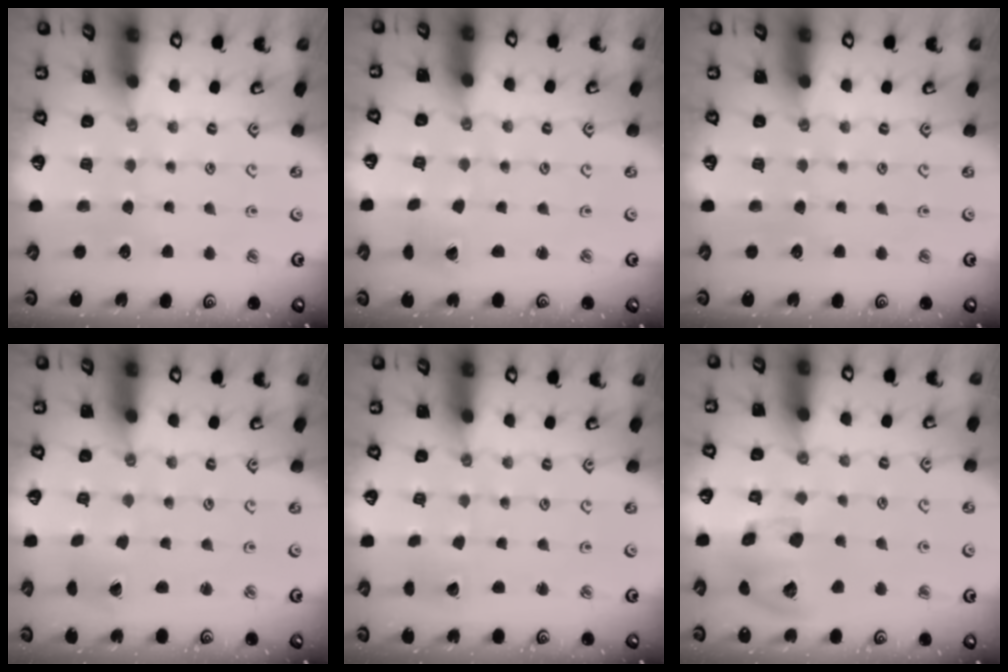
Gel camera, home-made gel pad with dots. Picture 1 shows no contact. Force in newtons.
{"total": 2.6, "press": 2.6, "slide": 0.1}
{"total": 0.0}
{"total": 1.9, "press": 1.8, "slide": 0.7}
{"total": 2.6, "press": 2.6, "slide": 0.1}
{"total": 14.0, "press": 13.8, "slide": 2.2}